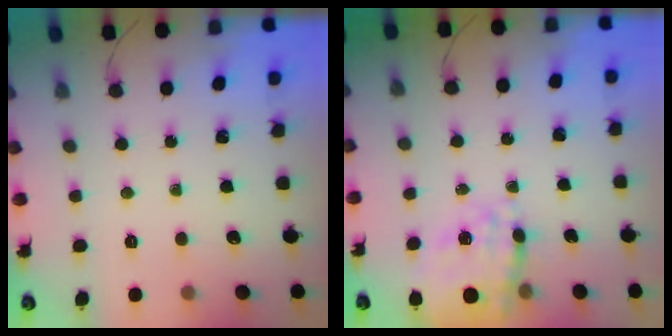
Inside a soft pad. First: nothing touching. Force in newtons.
{"total": 18.3, "press": 17.9, "slide": 3.6}